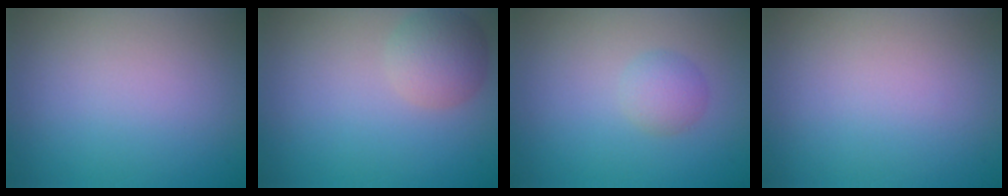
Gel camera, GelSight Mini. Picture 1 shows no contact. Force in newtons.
{"total": 3.2, "press": 3.2, "slide": 0.1}
{"total": 1.8, "press": 1.8, "slide": 0.1}
{"total": 0.0}